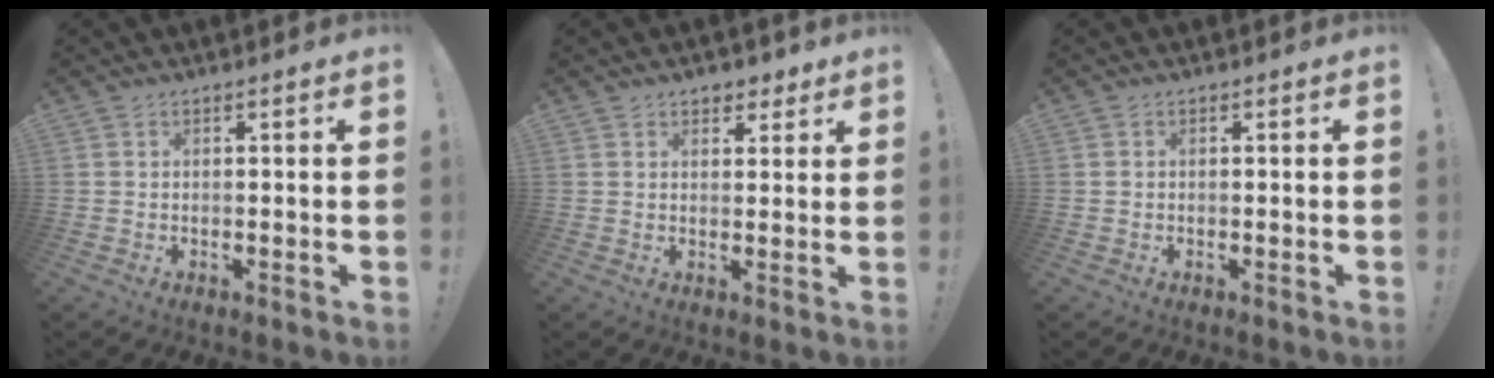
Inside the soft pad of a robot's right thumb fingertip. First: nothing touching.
{"total": 3.8, "force": [2.6, 2.6, 1.0], "torque": [0.004, -0.014, 0.042]}
{"total": 0.0}